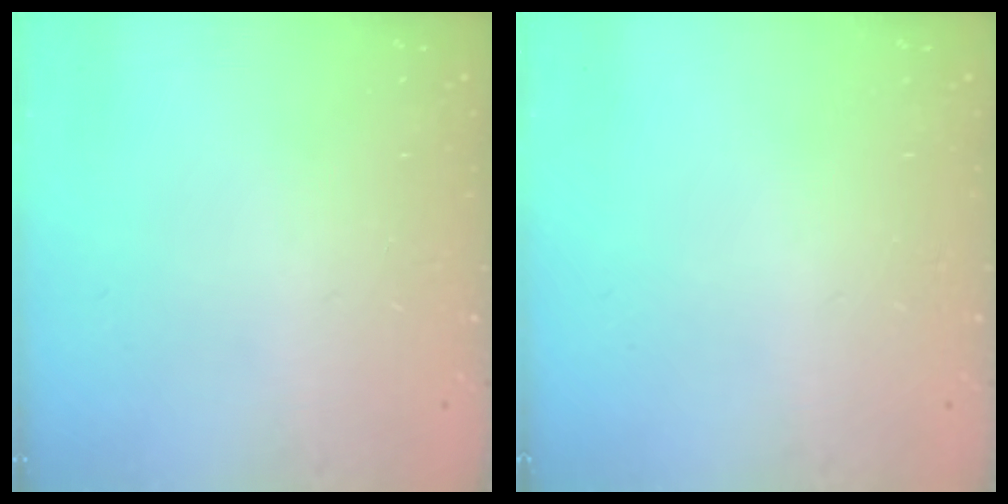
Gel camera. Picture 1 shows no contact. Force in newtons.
{"total": 0.0}